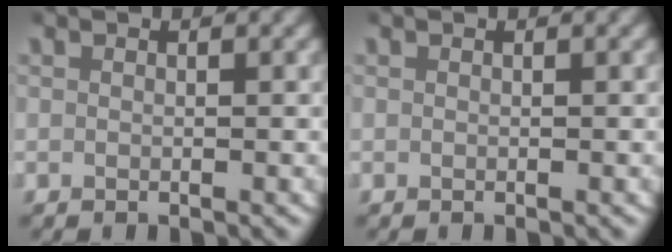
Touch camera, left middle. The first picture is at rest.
{"total": 0.0}